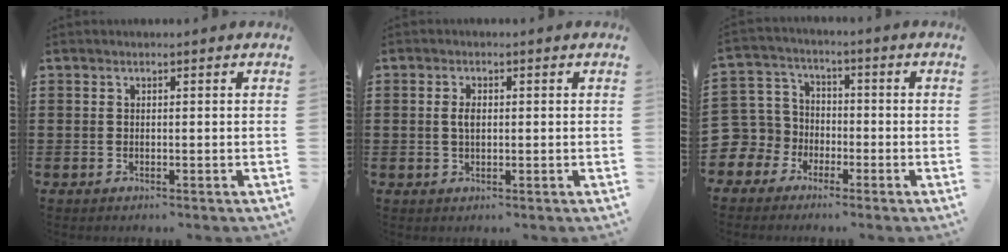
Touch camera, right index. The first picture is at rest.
{"total": 2.4, "force": [0.3, 1.1, 2.1], "torque": [-0.044, 0.006, 0.003]}
{"total": 6.4, "force": [-1.7, 6.1, 0.2], "torque": [-0.062, -0.006, -0.040]}